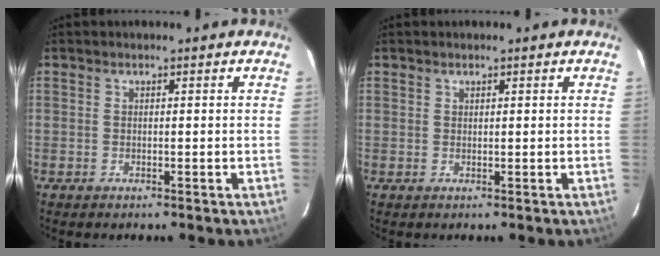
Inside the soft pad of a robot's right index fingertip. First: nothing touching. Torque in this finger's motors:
{"motor_torque": [-0.57, 0.14, -0.73, -0.21]}